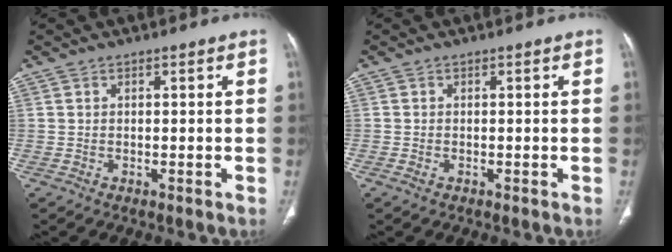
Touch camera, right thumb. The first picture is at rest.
{"total": 0.8, "force": [-0.4, 0.5, 0.5], "torque": [-0.015, 0.002, -0.006]}